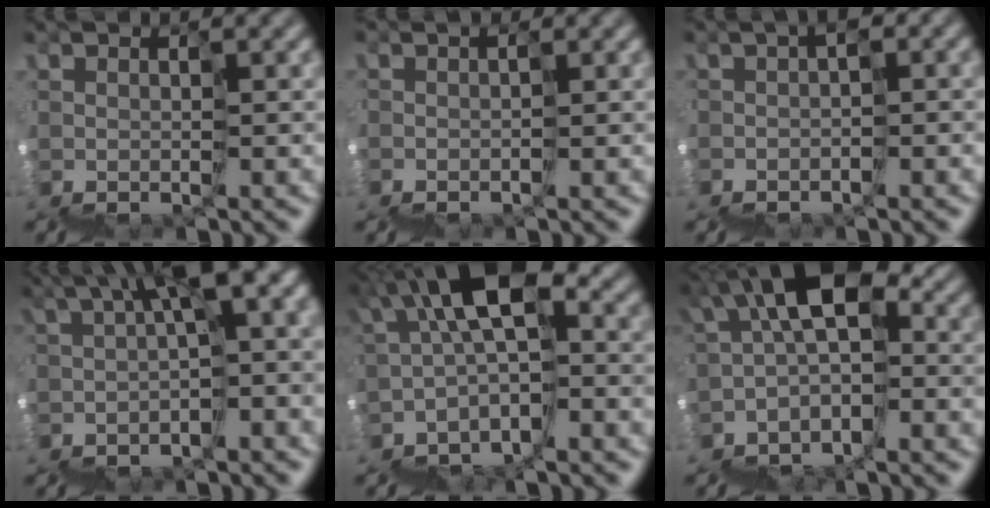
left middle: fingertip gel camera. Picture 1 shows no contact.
{"total": 0.9, "force": [-0.8, 0.5, 0.3], "torque": [-0.002, 0.002, -0.017]}
{"total": 1.9, "force": [-1.7, -0.4, 0.6], "torque": [-0.014, -0.004, -0.036]}
{"total": 8.5, "force": [1.3, 2.0, 8.2], "torque": [-0.116, 0.024, 0.039]}
{"total": 5.5, "force": [0.5, 2.1, 5.0], "torque": [-0.093, 0.037, -0.004]}
{"total": 4.7, "force": [-0.2, 2.6, 3.9], "torque": [-0.069, 0.028, -0.018]}